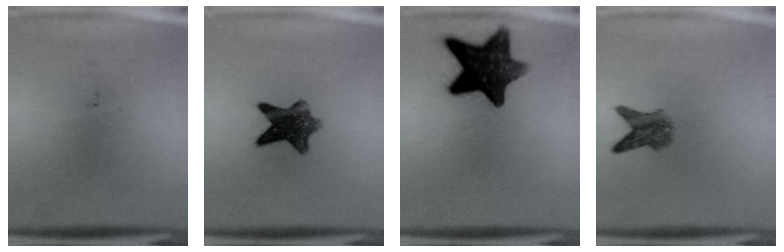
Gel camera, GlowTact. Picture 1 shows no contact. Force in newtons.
{"total": 8.7}
{"total": 12.9}
{"total": 4.0}